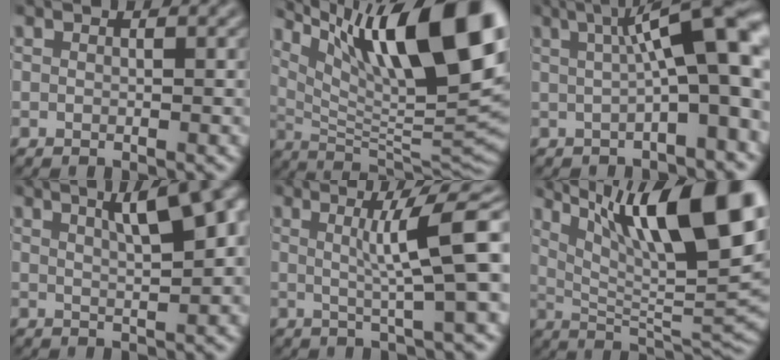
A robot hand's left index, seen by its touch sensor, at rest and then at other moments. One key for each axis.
{"total": 16.7, "fx": 7.9, "fy": 5.0, "fz": 13.8, "tx": -0.215, "ty": 0.017, "tz": 0.148}
{"total": 9.0, "fx": 1.4, "fy": 2.0, "fz": 8.6, "tx": -0.105, "ty": 0.021, "tz": 0.014}
{"total": 8.6, "fx": 3.9, "fy": 2.7, "fz": 7.1, "tx": -0.053, "ty": 0.038, "tz": 0.037}
{"total": 6.8, "fx": 1.3, "fy": 1.0, "fz": 6.6, "tx": -0.089, "ty": 0.010, "tz": 0.020}
{"total": 15.1, "fx": 7.1, "fy": 4.3, "fz": 12.6, "tx": -0.199, "ty": 0.007, "tz": 0.127}